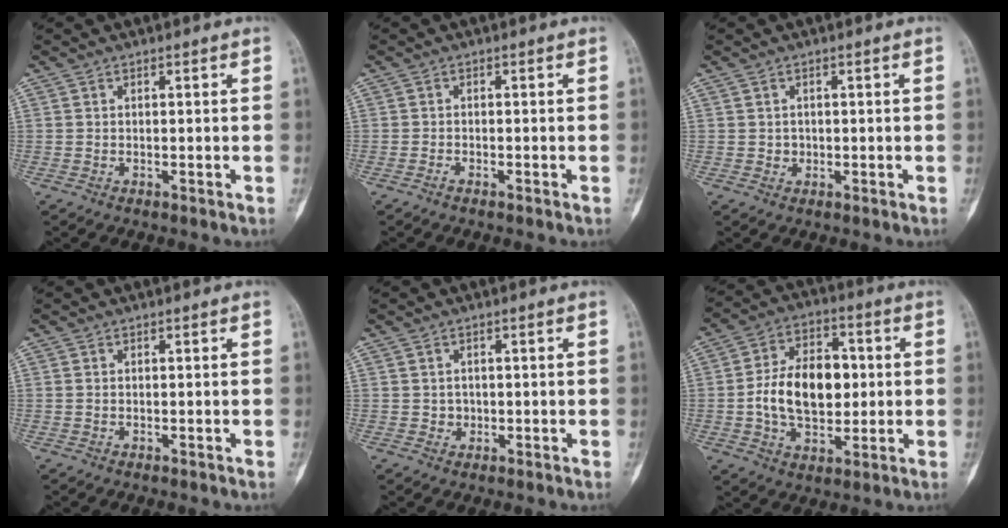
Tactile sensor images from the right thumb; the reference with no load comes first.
{"total": 0.7, "force": [-0.6, 0.2, 0.3], "torque": [-0.008, 0.001, -0.014]}
{"total": 1.2, "force": [0.0, 1.2, 0.3], "torque": [0.001, 0.004, 0.004]}
{"total": 0.0}
{"total": 1.5, "force": [0.0, 1.4, 0.3], "torque": [0.002, 0.004, 0.004]}
{"total": 15.0, "force": [0.2, 9.5, 11.6], "torque": [-0.171, 0.019, 0.004]}